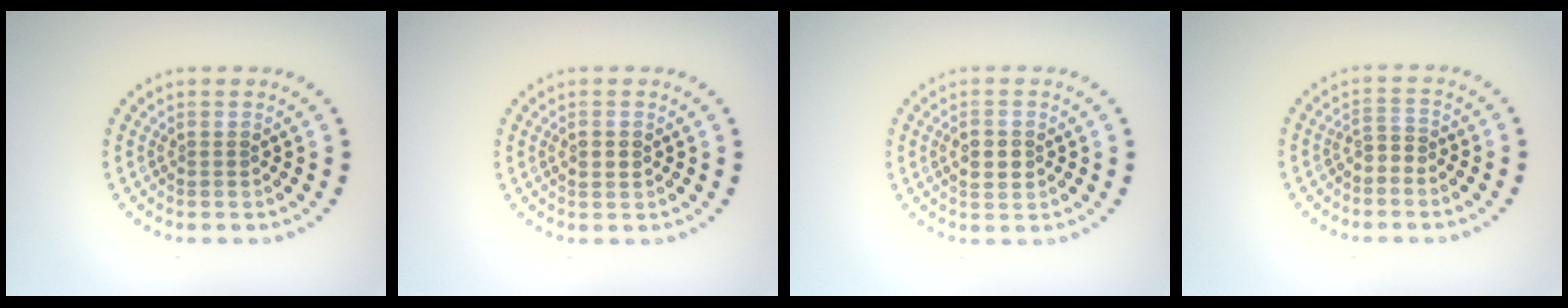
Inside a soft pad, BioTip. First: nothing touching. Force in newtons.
{"total": 1.1, "press": 1.1, "slide": 0.1}
{"total": 1.9, "press": 1.9, "slide": 0.0}
{"total": 1.6, "press": 1.0, "slide": 1.2}